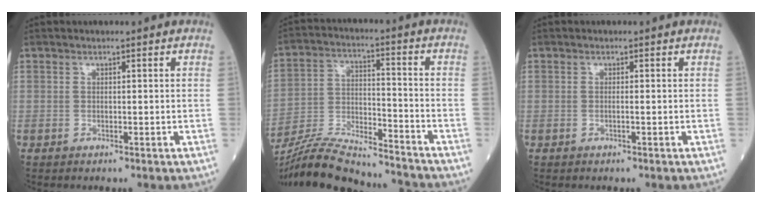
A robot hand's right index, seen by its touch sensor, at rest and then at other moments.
{"total": 17.5, "force": [-16.5, 1.5, 5.6], "torque": [-0.115, 0.001, -0.278]}
{"total": 0.6, "force": [-0.2, -0.1, 0.5], "torque": [-0.008, 0.000, -0.004]}